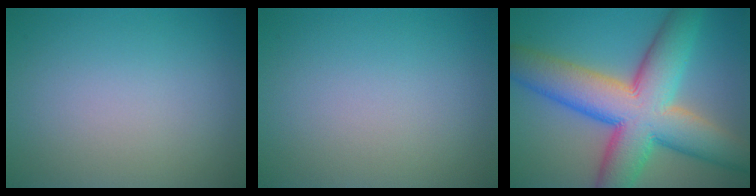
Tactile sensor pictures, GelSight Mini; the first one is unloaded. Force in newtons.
{"total": 0.0}
{"total": 13.2, "press": 13.2, "slide": 0.4}